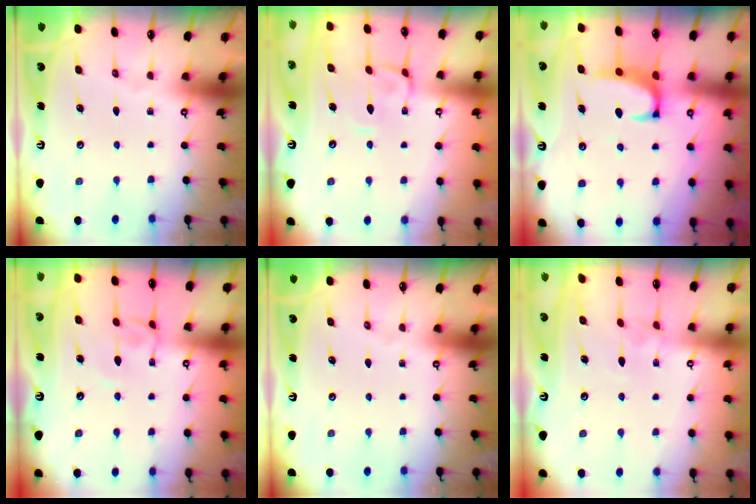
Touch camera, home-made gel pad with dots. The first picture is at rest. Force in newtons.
{"total": 0.9, "press": 0.3, "slide": 0.8}
{"total": 2.5, "press": 2.3, "slide": 0.8}
{"total": 1.9, "press": 1.9, "slide": 0.3}
{"total": 0.0}
{"total": 2.8, "press": 2.8, "slide": 0.4}